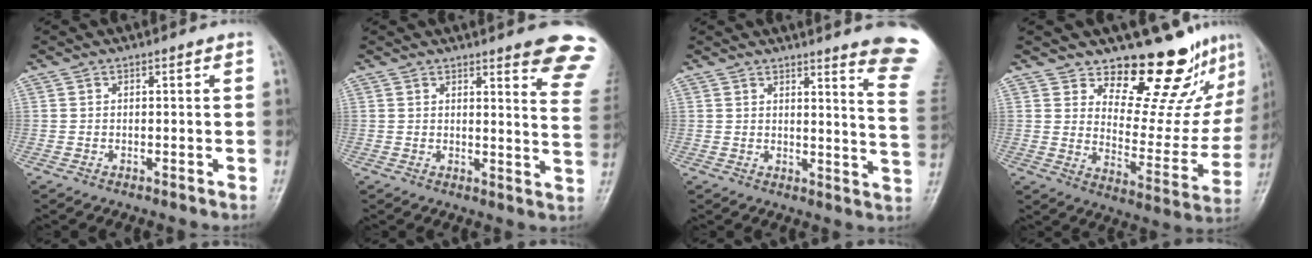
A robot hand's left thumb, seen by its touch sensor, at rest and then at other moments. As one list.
[{"total": 12.4, "force": [9.6, 2.0, 7.6], "torque": [-0.057, -0.061, 0.091]}, {"total": 14.5, "force": [11.9, 0.4, 8.3], "torque": [-0.079, -0.110, 0.120]}, {"total": 16.9, "force": [13.5, 6.9, 7.3], "torque": [-0.030, -0.121, 0.185]}]